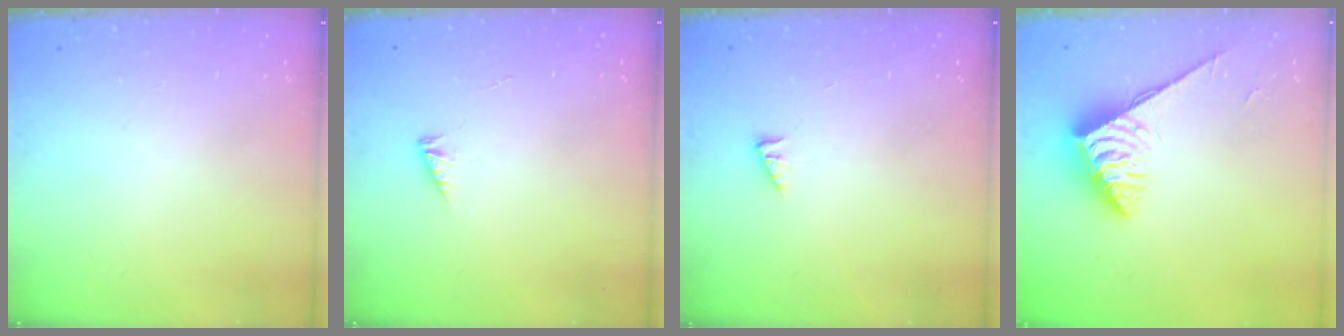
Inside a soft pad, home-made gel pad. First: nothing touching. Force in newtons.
{"total": 3.2, "press": 3.2, "slide": 0.4}
{"total": 1.6, "press": 1.5, "slide": 0.3}
{"total": 5.5, "press": 5.5, "slide": 0.3}